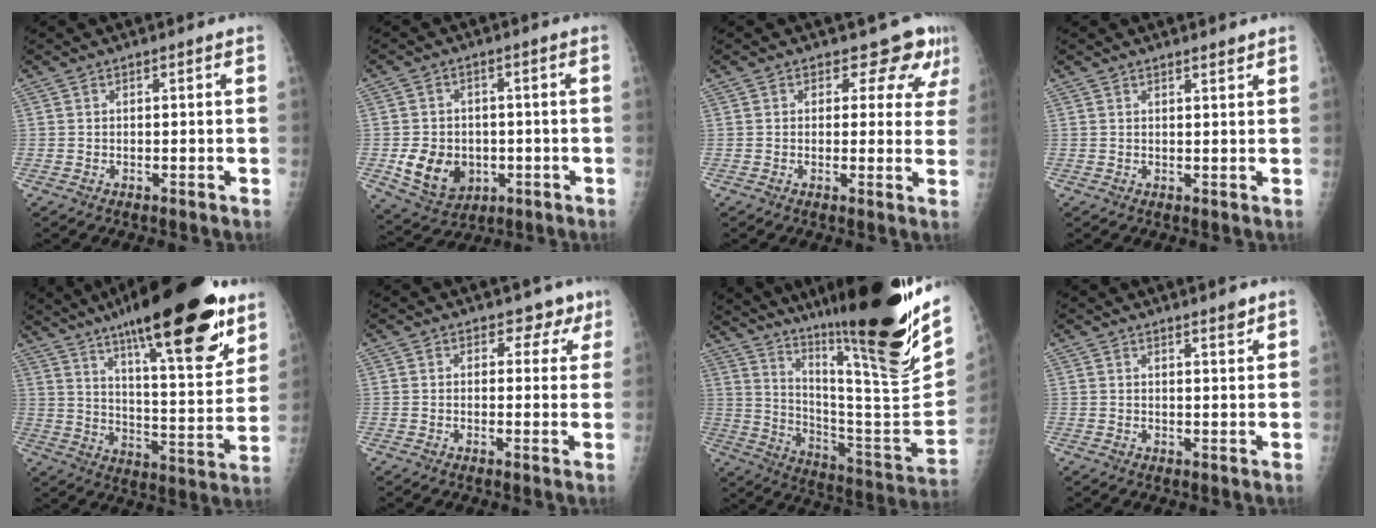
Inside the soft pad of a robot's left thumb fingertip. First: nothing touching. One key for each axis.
{"total": 10.1, "fx": -2.1, "fy": 8.1, "fz": 5.5, "tx": -0.069, "ty": 0.004, "tz": -0.019}
{"total": 6.3, "fx": 4.6, "fy": 3.7, "fz": 2.2, "tx": 0.007, "ty": -0.025, "tz": 0.040}
{"total": 1.3, "fx": 1.1, "fy": 0.1, "fz": 0.6, "tx": -0.005, "ty": -0.009, "tz": 0.018}
{"total": 28.9, "fx": 18.6, "fy": 7.3, "fz": 20.9, "tx": -0.290, "ty": -0.061, "tz": 0.290}
{"total": 3.9, "fx": 2.6, "fy": 2.8, "fz": 0.7, "tx": 0.020, "ty": -0.012, "tz": 0.021}
{"total": 33.4, "fx": 22.8, "fy": 3.9, "fz": 24.0, "tx": -0.349, "ty": -0.110, "tz": 0.353}
{"total": 2.3, "fx": 1.9, "fy": 0.3, "fz": 1.3, "tx": -0.015, "ty": -0.015, "tz": 0.029}